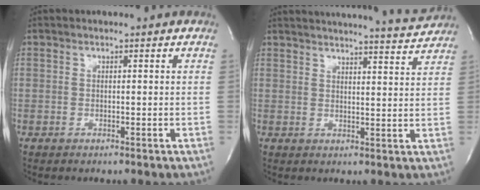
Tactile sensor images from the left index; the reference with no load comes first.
{"total": 14.2, "force": [13.8, -0.3, 3.5], "torque": [-0.057, -0.028, 0.172]}